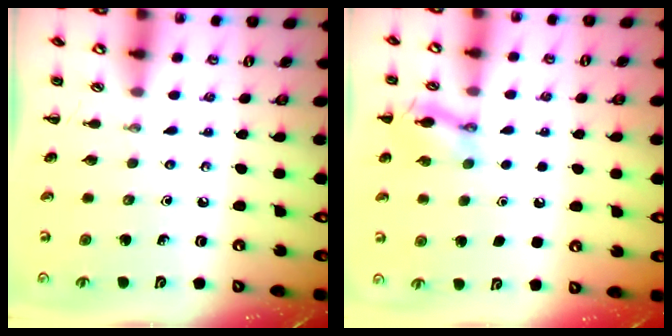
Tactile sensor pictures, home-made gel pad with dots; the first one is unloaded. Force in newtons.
{"total": 1.6, "press": 1.6, "slide": 0.1}